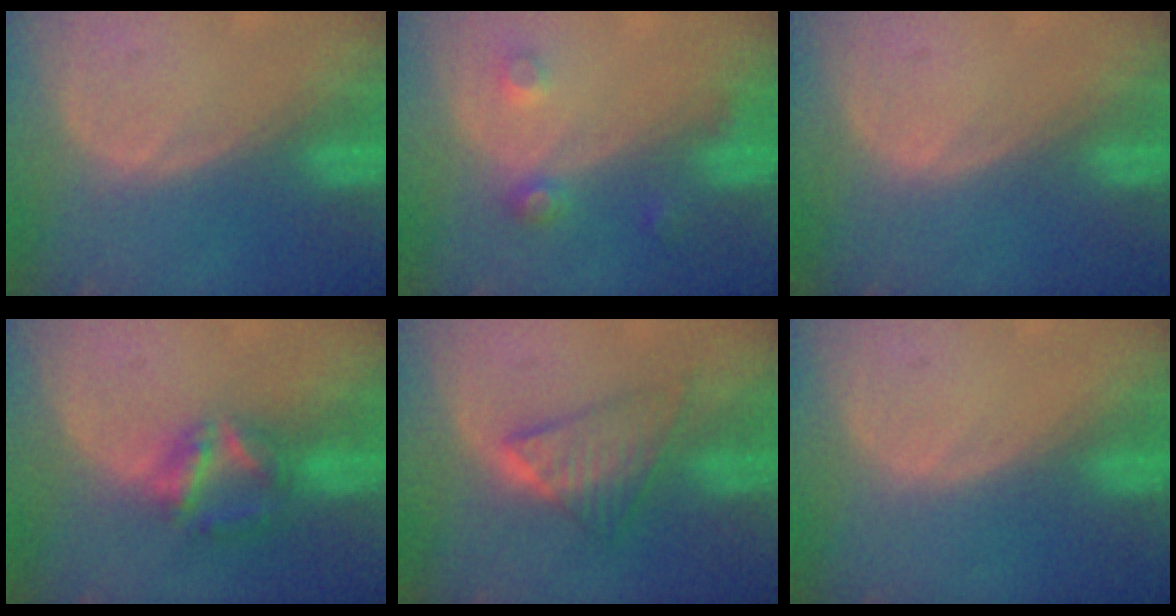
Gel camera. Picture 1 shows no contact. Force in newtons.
{"total": 3.6, "press": 3.3, "slide": 1.3}
{"total": 0.0}
{"total": 5.7, "press": 5.6, "slide": 1.4}
{"total": 5.9, "press": 5.9, "slide": 0.7}
{"total": 0.0}